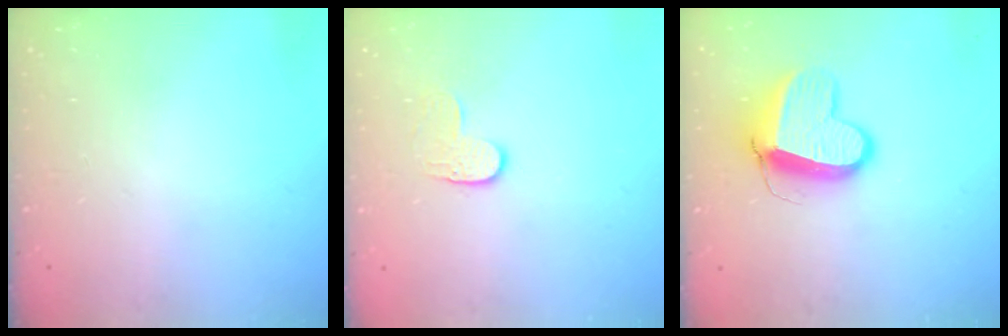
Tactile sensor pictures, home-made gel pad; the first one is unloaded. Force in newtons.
{"total": 3.6, "press": 3.6, "slide": 0.3}
{"total": 11.5, "press": 11.4, "slide": 1.3}